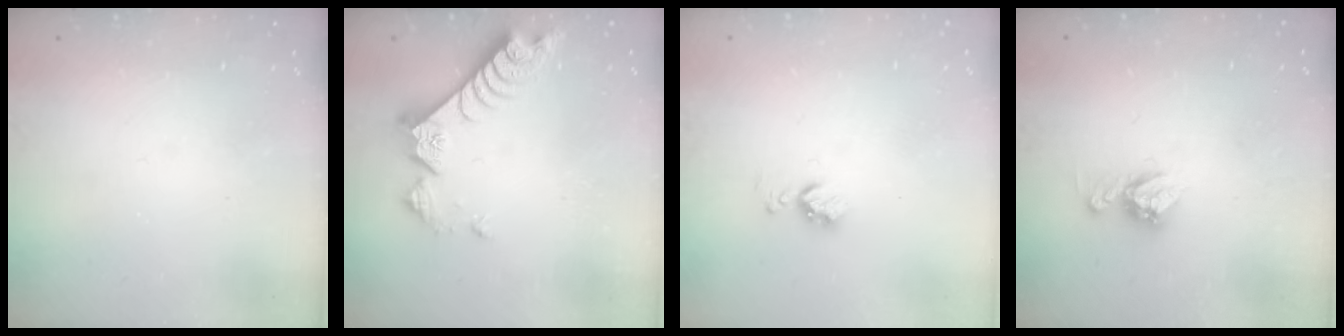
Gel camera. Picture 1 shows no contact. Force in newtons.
{"total": 8.0, "press": 8.0, "slide": 0.8}
{"total": 4.9, "press": 4.9, "slide": 0.5}
{"total": 8.4, "press": 8.4, "slide": 0.7}